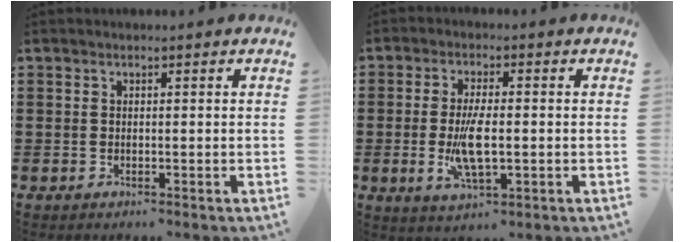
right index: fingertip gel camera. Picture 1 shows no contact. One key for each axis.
{"total": 7.2, "fx": -1.0, "fy": 2.4, "fz": 6.7, "tx": -0.142, "ty": -0.011, "tz": -0.021}